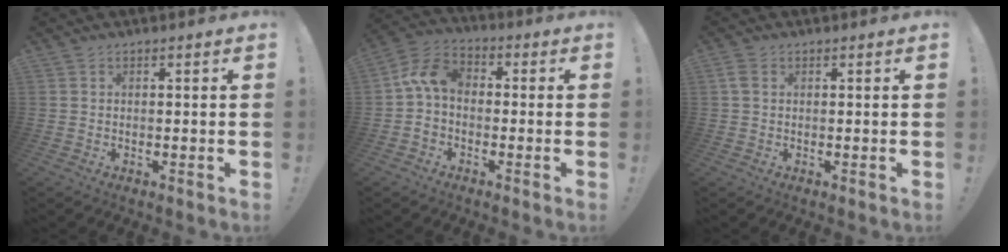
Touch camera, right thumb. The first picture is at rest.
{"total": 9.2, "force": [-0.2, 6.2, 6.9], "torque": [-0.145, 0.022, 0.002]}
{"total": 2.3, "force": [0.6, 1.5, 1.6], "torque": [-0.028, 0.003, 0.012]}